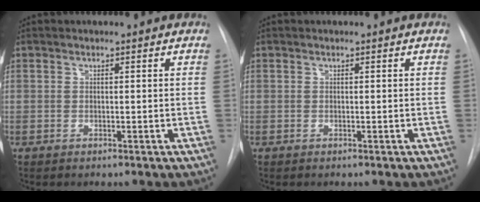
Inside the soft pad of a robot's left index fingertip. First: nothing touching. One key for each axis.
{"total": 0.0}